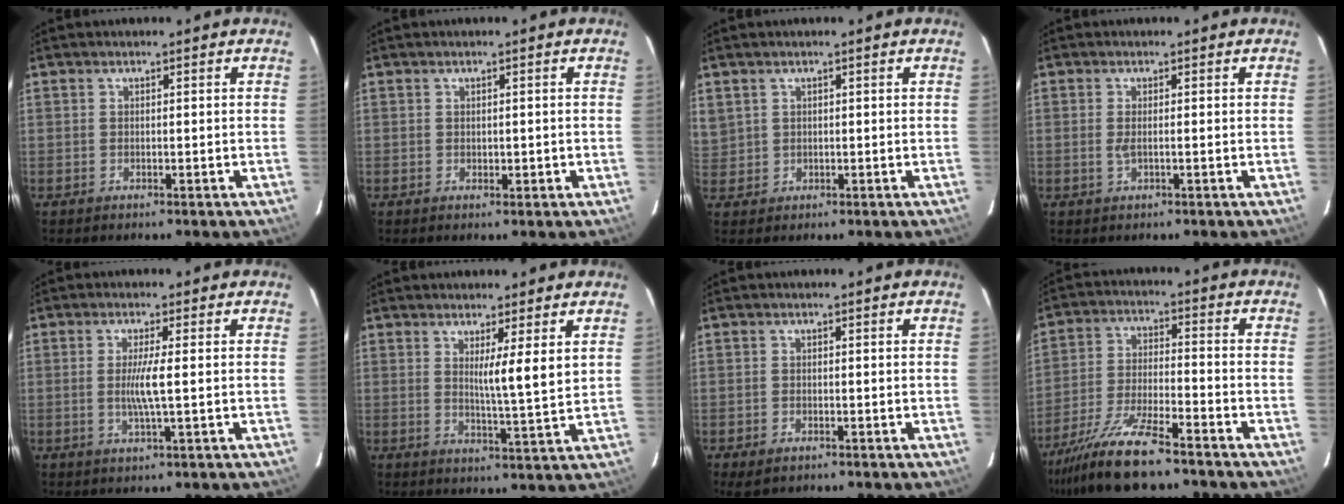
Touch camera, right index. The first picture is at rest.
{"total": 0.9, "force": [0.0, 0.6, 0.6], "torque": [-0.007, -0.001, 0.002]}
{"total": 3.6, "force": [1.6, 3.1, 0.7], "torque": [-0.024, 0.009, 0.041]}
{"total": 1.4, "force": [-0.2, 0.3, 1.4], "torque": [-0.031, -0.003, -0.003]}
{"total": 4.1, "force": [-0.1, -0.4, 4.1], "torque": [-0.085, -0.008, -0.002]}
{"total": 5.1, "force": [2.1, -0.4, 4.6], "torque": [-0.077, -0.015, 0.036]}
{"total": 2.5, "force": [-1.6, 1.3, 1.4], "torque": [-0.030, -0.006, -0.017]}
{"total": 11.8, "force": [-9.4, 1.1, 7.1], "torque": [-0.137, -0.022, -0.168]}